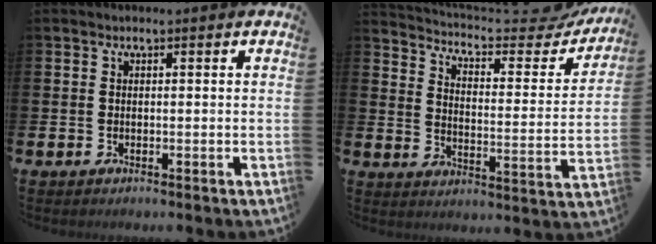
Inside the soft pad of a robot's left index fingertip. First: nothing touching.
{"total": 5.5, "force": [4.9, 1.5, 1.8], "torque": [-0.052, -0.045, 0.075]}